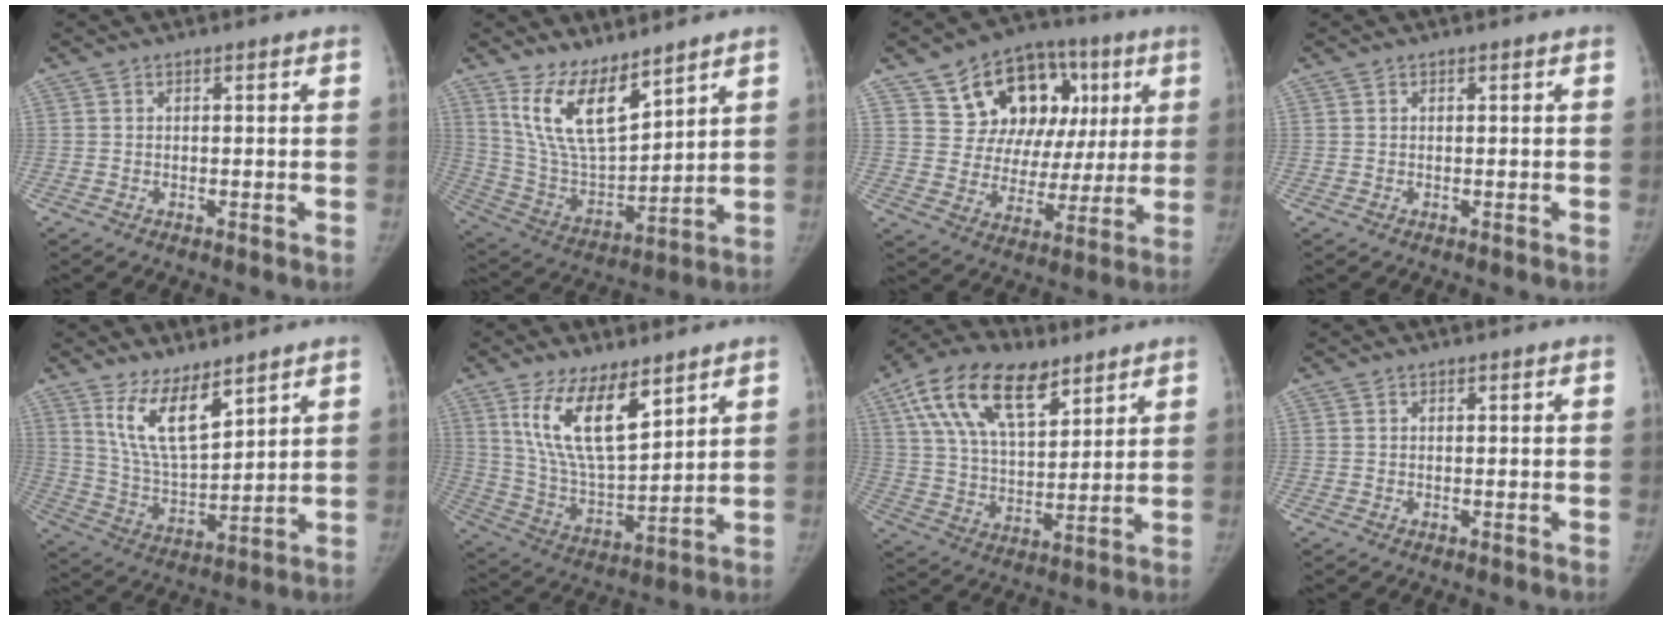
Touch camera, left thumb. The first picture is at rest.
{"total": 14.0, "force": [9.3, 5.2, 9.0], "torque": [-0.143, -0.066, 0.200]}
{"total": 17.6, "force": [6.2, 13.0, 10.1], "torque": [-0.074, 0.017, 0.098]}
{"total": 0.0}
{"total": 11.1, "force": [7.3, 3.9, 7.3], "torque": [-0.119, -0.057, 0.156]}
{"total": 15.3, "force": [8.5, 6.0, 11.2], "torque": [-0.184, -0.047, 0.174]}
{"total": 18.4, "force": [9.9, 9.4, 12.4], "torque": [-0.200, -0.021, 0.180]}
{"total": 0.0}